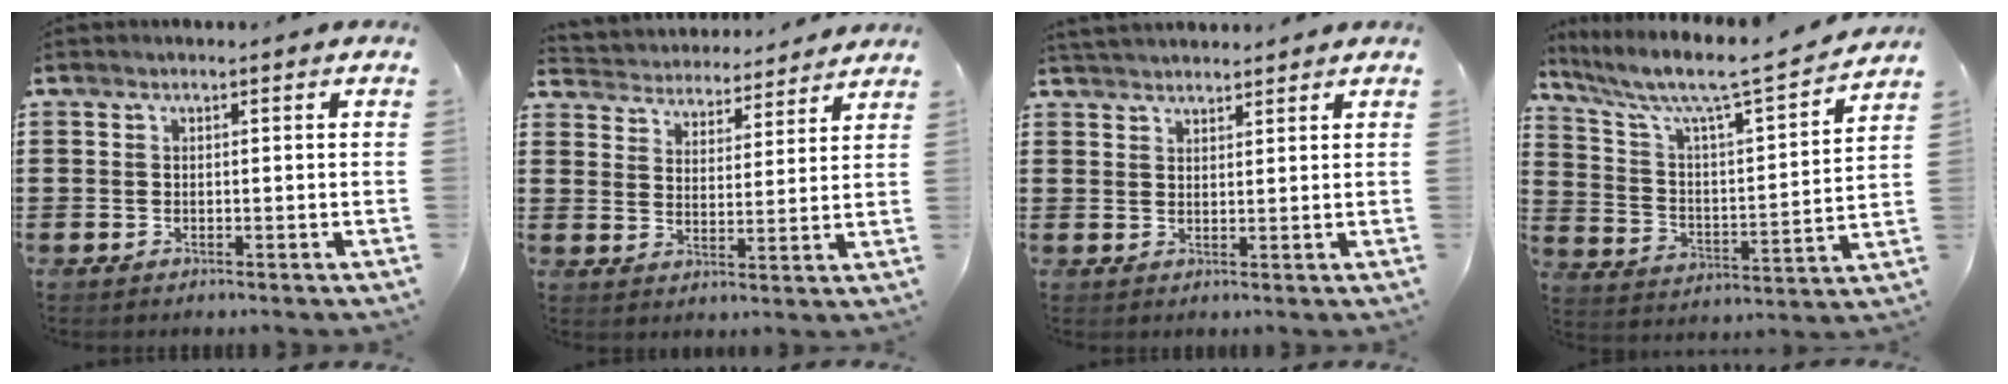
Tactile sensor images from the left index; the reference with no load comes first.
{"total": 4.2, "force": [4.1, 0.2, -0.6], "torque": [-0.015, -0.033, 0.068]}
{"total": 2.4, "force": [2.4, 0.1, 0.1], "torque": [-0.008, -0.001, 0.047]}
{"total": 6.9, "force": [6.0, 0.3, 3.5], "torque": [-0.100, -0.054, 0.091]}